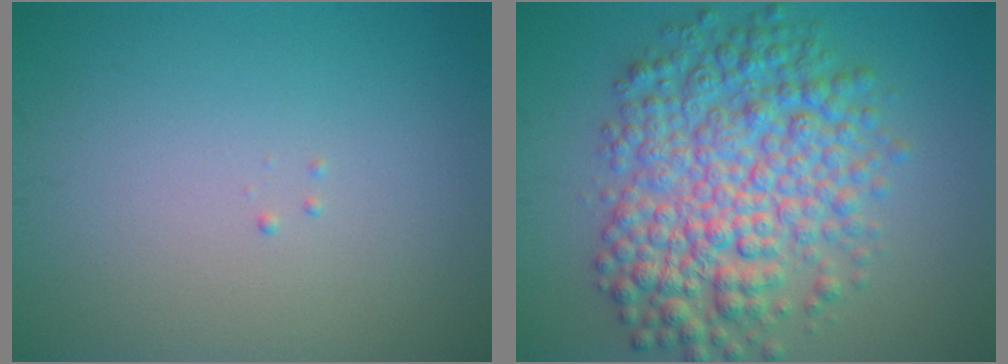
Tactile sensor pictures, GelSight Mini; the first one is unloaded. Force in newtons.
{"total": 8.6, "press": 8.6, "slide": 0.1}